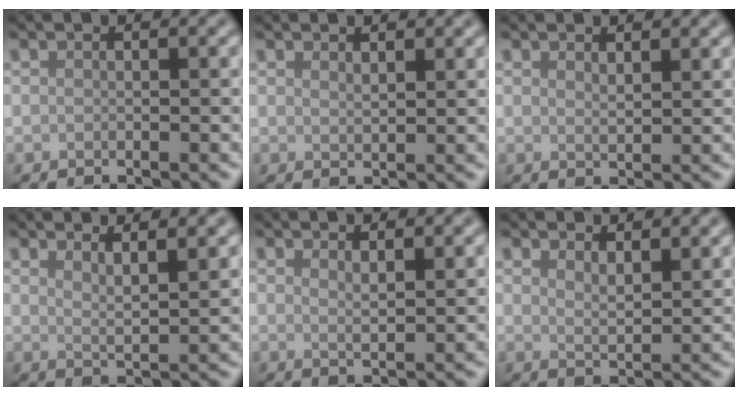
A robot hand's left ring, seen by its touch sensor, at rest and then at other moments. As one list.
[{"total": 1.1, "force": [1.0, 0.3, 0.5], "torque": [-0.011, -0.002, 0.018]}, {"total": 1.2, "force": [1.1, 0.3, 0.6], "torque": [-0.012, -0.003, 0.019]}, {"total": 3.5, "force": [2.6, 0.9, 2.1], "torque": [-0.020, -0.002, 0.041]}, {"total": 1.9, "force": [1.3, 0.5, 1.2], "torque": [-0.018, -0.004, 0.023]}, {"total": 2.7, "force": [2.1, 0.7, 1.4], "torque": [-0.022, -0.004, 0.039]}]